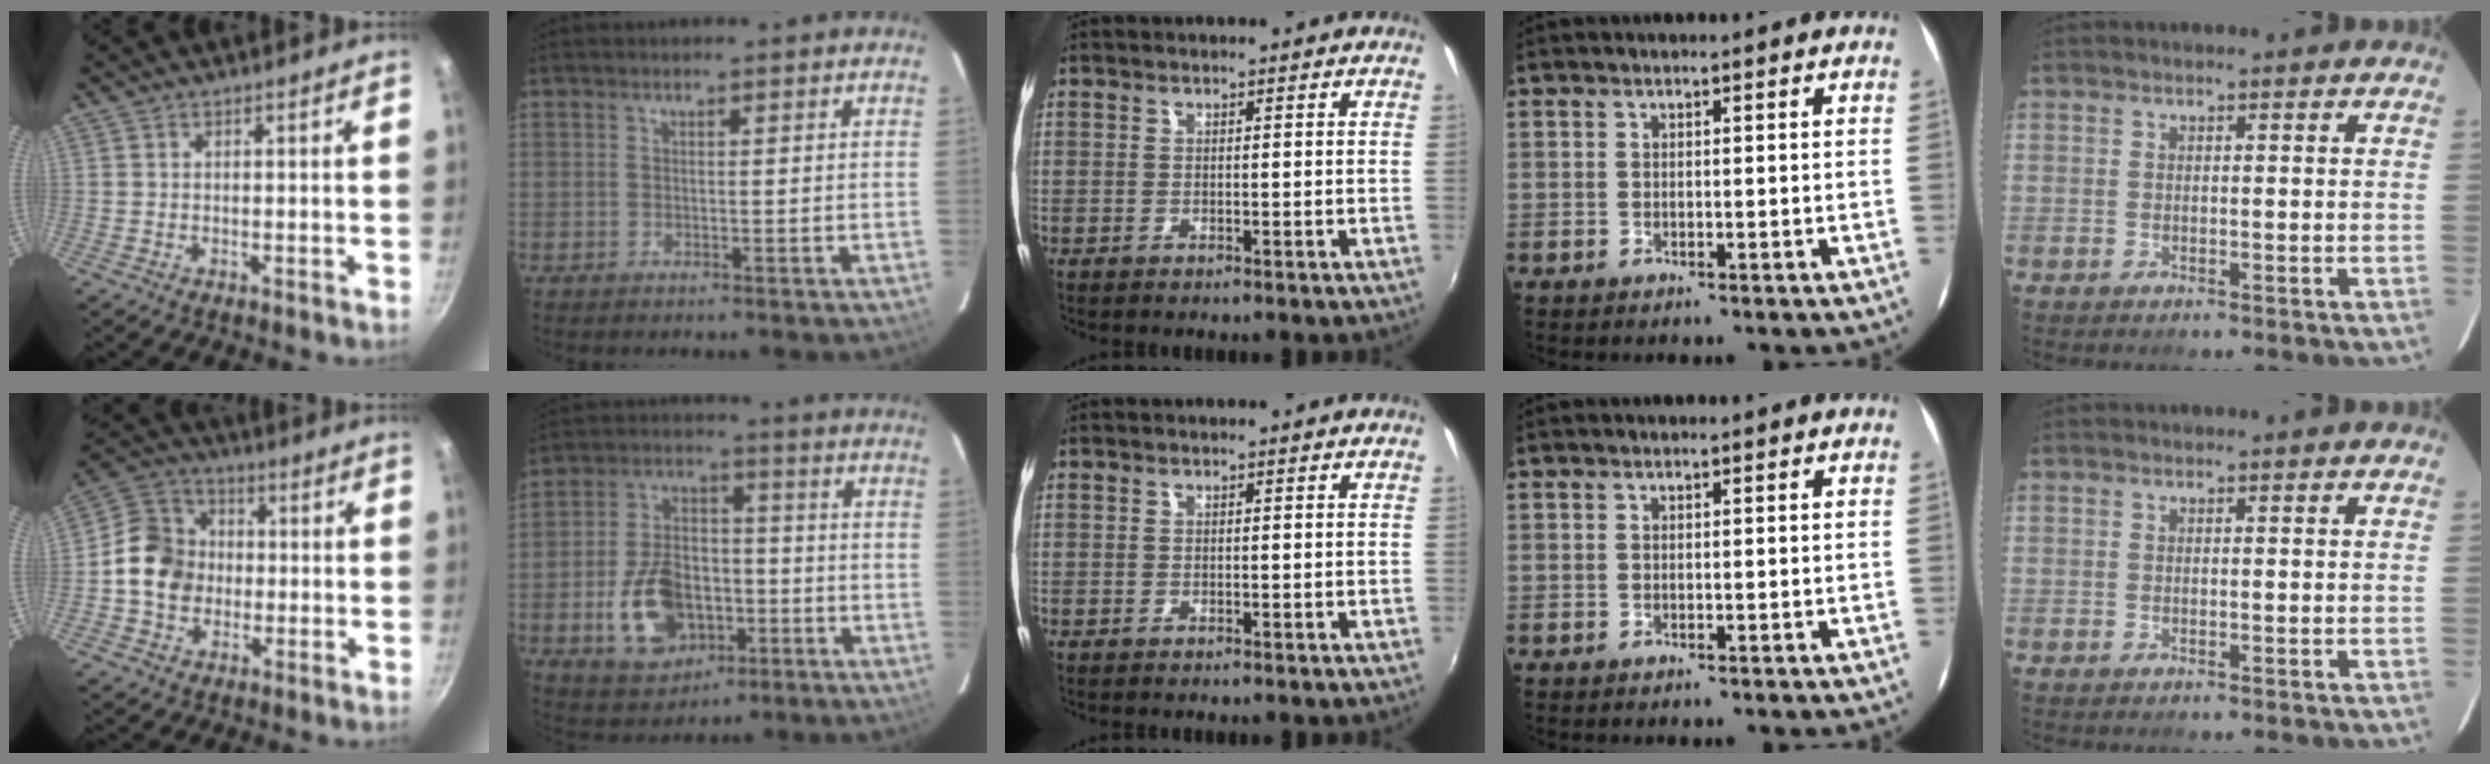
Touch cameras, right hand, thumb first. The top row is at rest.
{"thumb": {"total": 10.8, "force": [-1.0, 9.3, 5.4], "torque": [-0.068, 0.024, -0.039]}, "index": {"total": 14.7, "force": [-5.1, 9.8, 9.7], "torque": [-0.206, 0.013, -0.067]}}